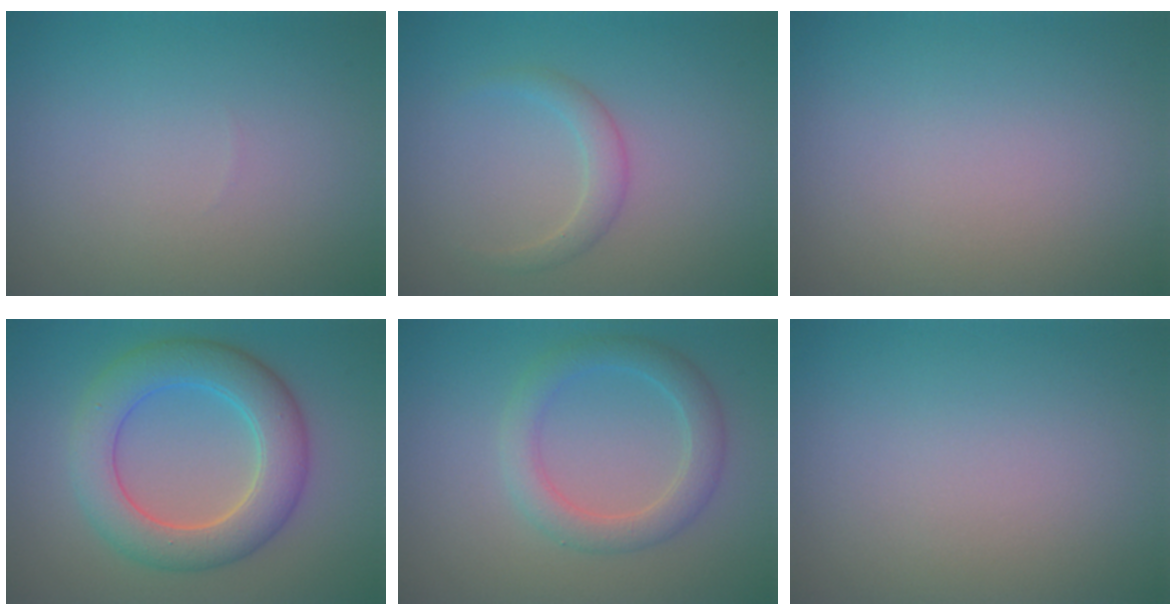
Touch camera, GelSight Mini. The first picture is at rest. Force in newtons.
{"total": 1.7, "press": 1.7, "slide": 0.1}
{"total": 0.0}
{"total": 6.7, "press": 6.7, "slide": 0.4}
{"total": 3.4, "press": 3.4, "slide": 0.2}
{"total": 0.0}